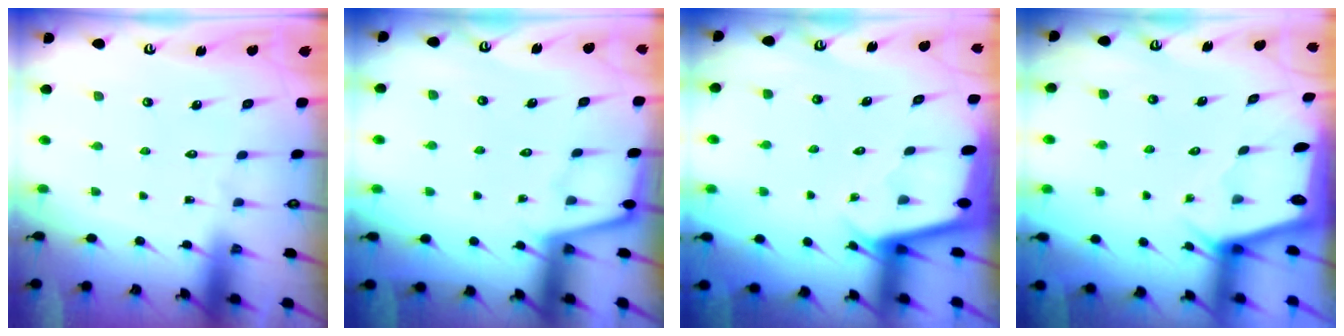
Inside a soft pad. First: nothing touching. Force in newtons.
{"total": 2.0, "press": 2.0, "slide": 0.3}
{"total": 2.3, "press": 2.3, "slide": 0.1}
{"total": 1.9, "press": 1.9, "slide": 0.2}